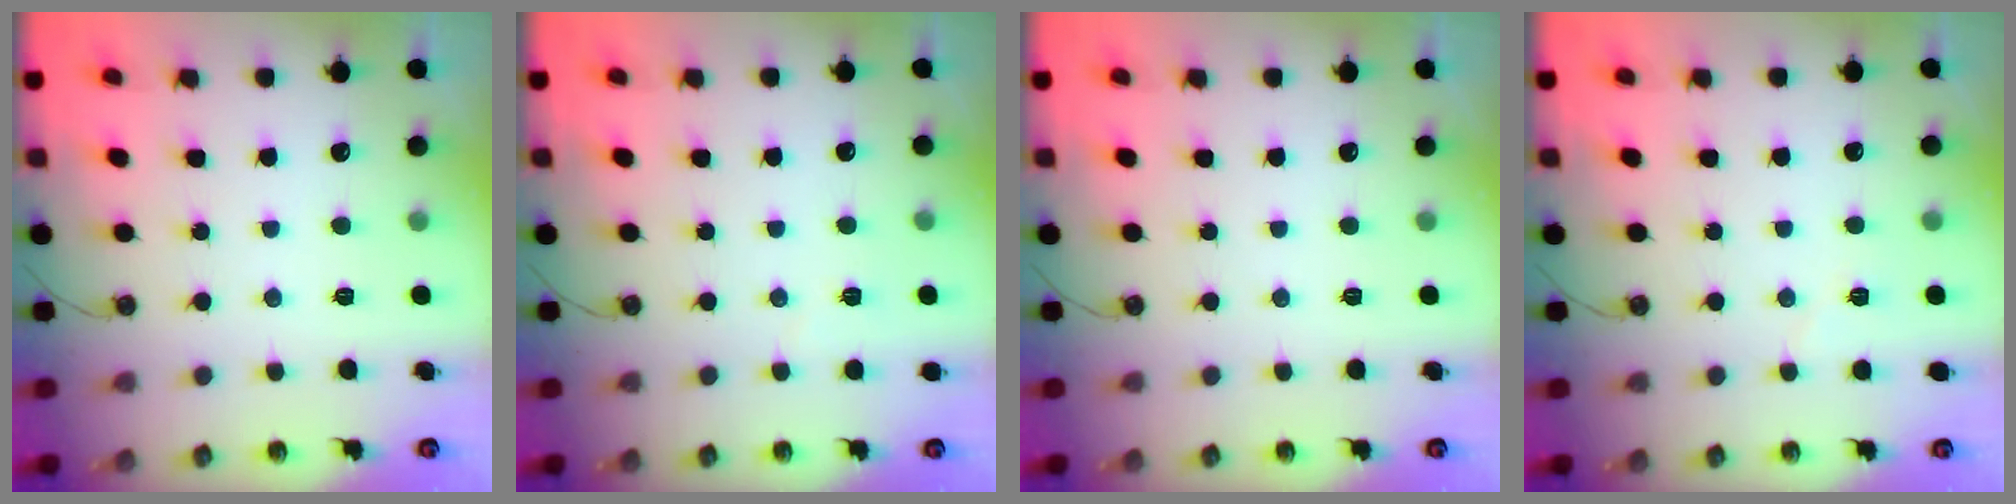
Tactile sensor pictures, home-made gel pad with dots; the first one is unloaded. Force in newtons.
{"total": 1.5, "press": 1.5, "slide": 0.5}
{"total": 0.0}
{"total": 3.2, "press": 3.0, "slide": 1.0}